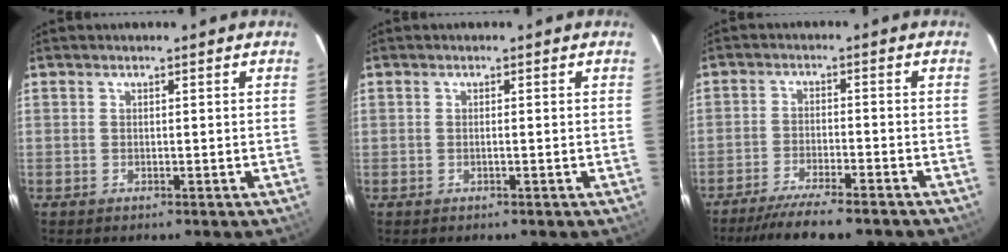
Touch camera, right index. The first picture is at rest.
{"total": 0.6, "force": [-0.1, -0.1, 0.5], "torque": [-0.010, 0.003, -0.003]}
{"total": 11.4, "force": [-9.8, 1.6, 5.5], "torque": [-0.122, -0.024, -0.156]}